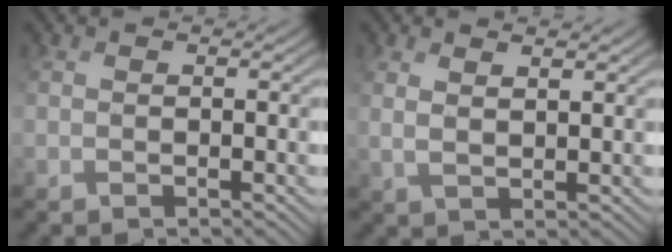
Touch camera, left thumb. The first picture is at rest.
{"total": 2.7, "force": [1.9, 0.7, 1.8], "torque": [-0.034, -0.001, 0.041]}